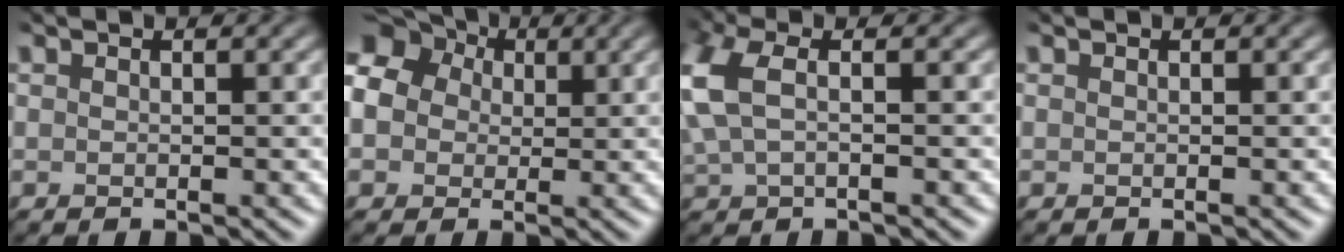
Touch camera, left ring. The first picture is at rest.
{"total": 10.9, "force": [3.2, 9.0, 5.1], "torque": [-0.121, 0.032, 0.048]}
{"total": 4.0, "force": [0.1, 1.9, 3.5], "torque": [-0.106, 0.004, 0.008]}
{"total": 0.0}